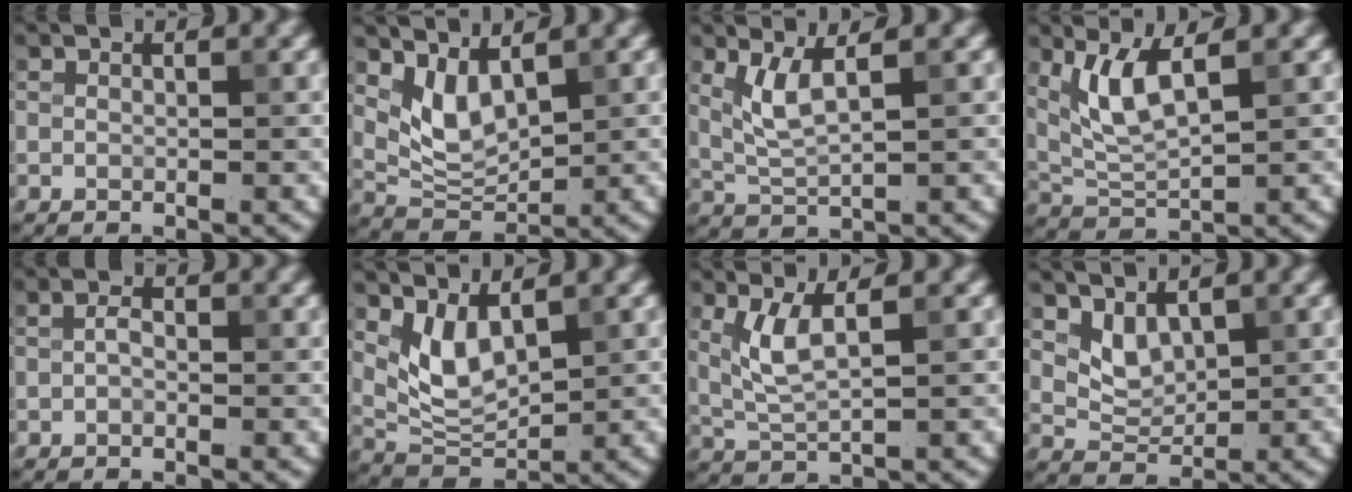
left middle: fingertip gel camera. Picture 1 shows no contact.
{"total": 3.8, "force": [1.9, 1.8, 2.7], "torque": [-0.063, -0.011, 0.045]}
{"total": 3.0, "force": [1.2, 0.6, 2.7], "torque": [-0.066, -0.005, 0.031]}
{"total": 4.4, "force": [1.8, 1.3, 3.7], "torque": [-0.089, -0.004, 0.043]}
{"total": 0.9, "force": [-0.3, 0.5, 0.7], "torque": [-0.017, 0.003, -0.008]}
{"total": 4.1, "force": [1.9, 1.9, 3.1], "torque": [-0.071, -0.011, 0.044]}
{"total": 3.3, "force": [1.1, 0.8, 3.0], "torque": [-0.074, -0.004, 0.029]}
{"total": 2.4, "force": [1.4, 1.4, 1.4], "torque": [-0.029, -0.009, 0.034]}